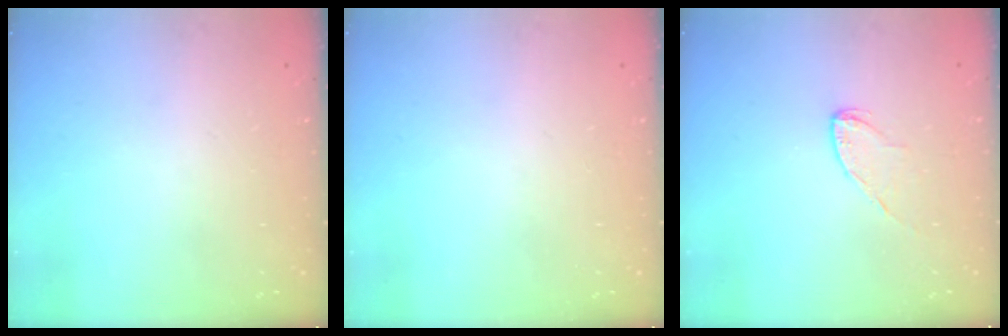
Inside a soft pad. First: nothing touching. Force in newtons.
{"total": 0.0}
{"total": 5.3, "press": 5.3, "slide": 0.5}